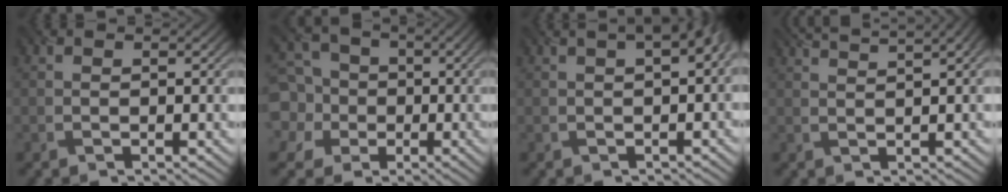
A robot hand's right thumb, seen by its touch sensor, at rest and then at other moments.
{"total": 8.0, "force": [-0.7, 7.7, 2.2], "torque": [-0.088, 0.000, -0.035]}
{"total": 5.7, "force": [1.1, 2.5, 5.0], "torque": [-0.044, 0.019, 0.006]}
{"total": 5.2, "force": [3.8, 0.7, 3.6], "torque": [-0.061, 0.026, 0.055]}